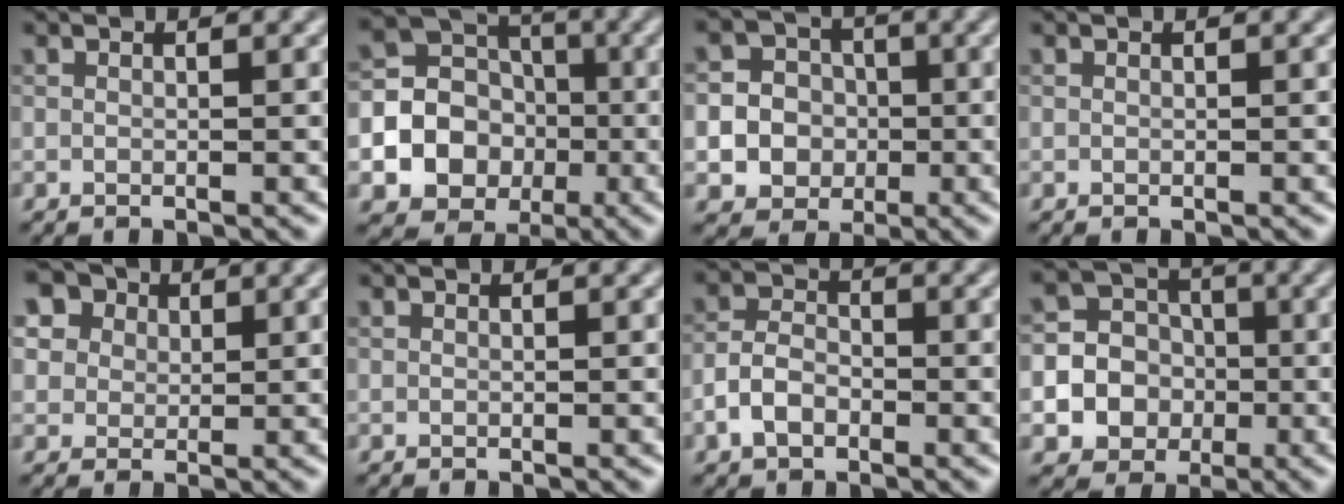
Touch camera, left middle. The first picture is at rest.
{"total": 12.6, "force": [-3.0, 11.6, 3.9], "torque": [-0.099, -0.015, -0.064]}
{"total": 7.3, "force": [-1.5, 6.9, 1.9], "torque": [-0.030, 0.008, -0.051]}
{"total": 0.0}
{"total": 10.1, "force": [5.4, 7.3, 4.4], "torque": [-0.104, 0.029, 0.074]}
{"total": 0.0}
{"total": 3.2, "force": [-1.6, 2.1, 1.9], "torque": [-0.033, 0.007, -0.039]}
{"total": 9.8, "force": [-2.4, 9.1, 2.7], "torque": [-0.065, -0.007, -0.059]}